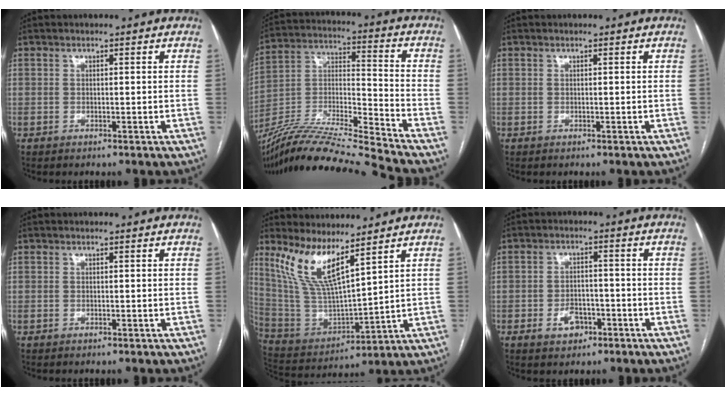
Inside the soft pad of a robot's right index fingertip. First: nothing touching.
{"total": 19.8, "force": [-18.0, -1.9, 7.9], "torque": [-0.167, 0.000, -0.327]}
{"total": 0.0}
{"total": 0.0}
{"total": 11.8, "force": [7.9, 2.1, 8.5], "torque": [-0.187, -0.008, 0.170]}
{"total": 4.6, "force": [-2.1, 3.2, 2.6], "torque": [-0.044, 0.006, -0.029]}